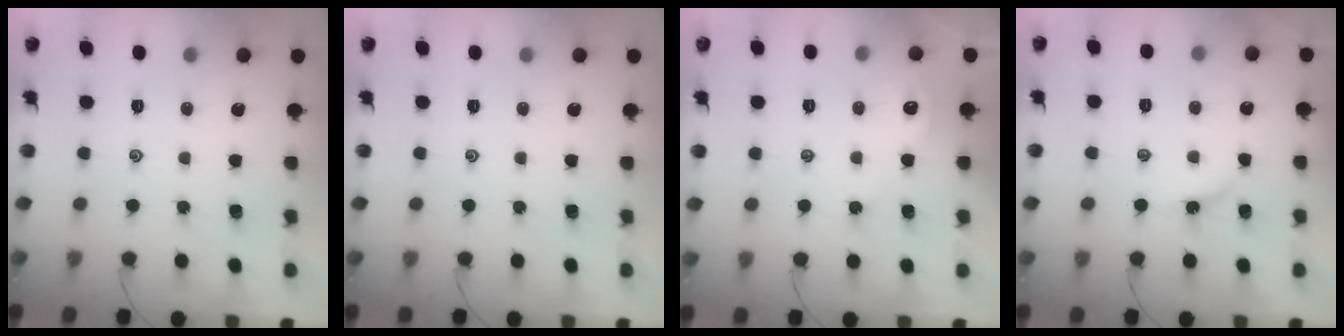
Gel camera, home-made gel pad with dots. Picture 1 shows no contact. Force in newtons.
{"total": 0.0}
{"total": 2.6, "press": 2.6, "slide": 0.3}
{"total": 2.9, "press": 2.9, "slide": 0.3}